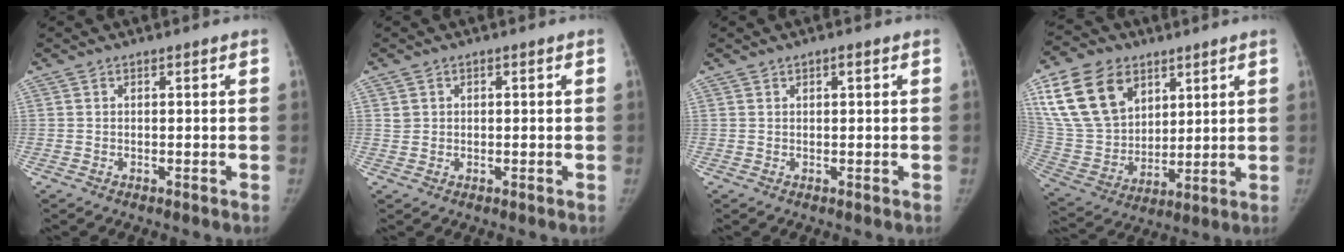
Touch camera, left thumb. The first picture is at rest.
{"total": 1.3, "force": [0.4, 1.2, 0.3], "torque": [0.003, 0.000, 0.007]}
{"total": 1.1, "force": [0.6, 0.3, 0.9], "torque": [-0.011, 0.001, 0.008]}
{"total": 20.2, "force": [9.5, 13.9, 11.0], "torque": [-0.198, -0.022, 0.188]}